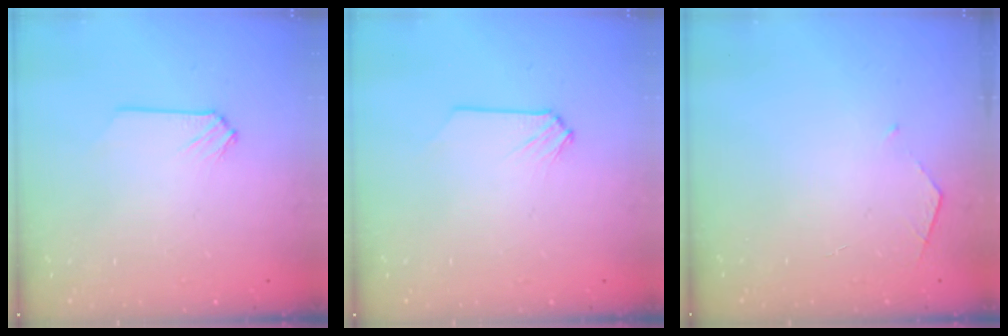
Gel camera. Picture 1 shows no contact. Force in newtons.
{"total": 0.0}
{"total": 2.7, "press": 2.7, "slide": 0.3}